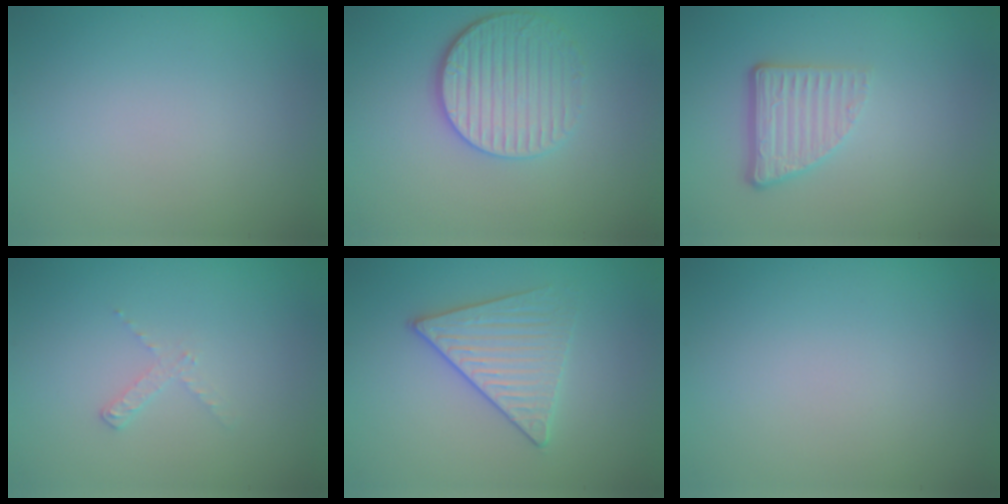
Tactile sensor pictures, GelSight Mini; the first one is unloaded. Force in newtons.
{"total": 4.3, "press": 3.6, "slide": 2.3}
{"total": 3.8, "press": 2.6, "slide": 2.8}
{"total": 1.1, "press": 1.1, "slide": 0.2}
{"total": 3.4, "press": 3.2, "slide": 1.1}
{"total": 0.0}